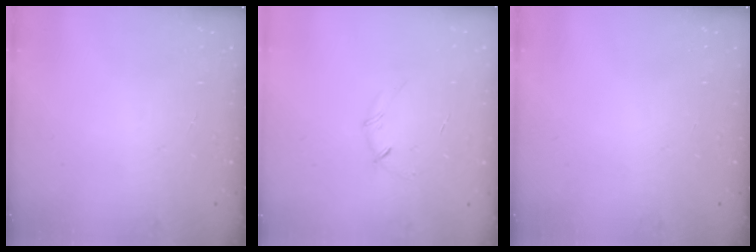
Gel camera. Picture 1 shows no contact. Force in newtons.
{"total": 4.1, "press": 4.0, "slide": 0.9}
{"total": 0.0}